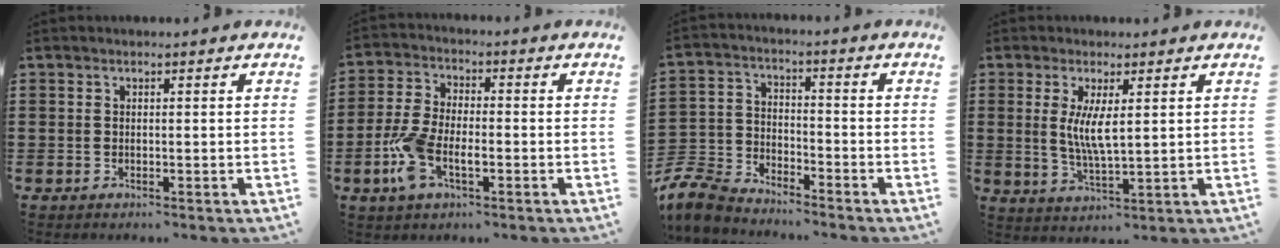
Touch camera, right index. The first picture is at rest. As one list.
[{"total": 7.2, "force": [-2.6, 3.5, 5.8], "torque": [-0.144, -0.009, -0.053]}, {"total": 7.0, "force": [-6.7, 1.6, 1.5], "torque": [-0.059, 0.001, -0.140]}, {"total": 5.4, "force": [1.0, 1.2, 5.2], "torque": [-0.103, -0.004, 0.019]}]